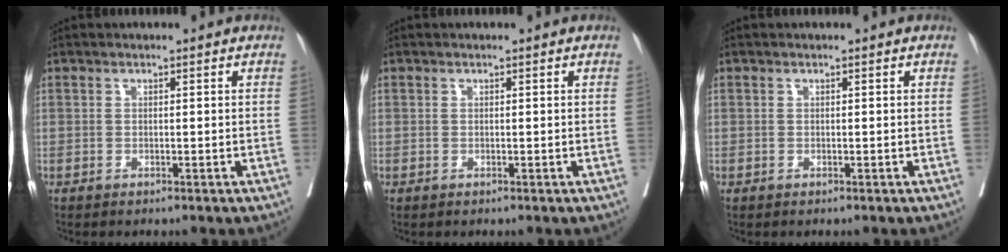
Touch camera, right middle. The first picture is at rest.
{"total": 0.0}
{"total": 0.0}